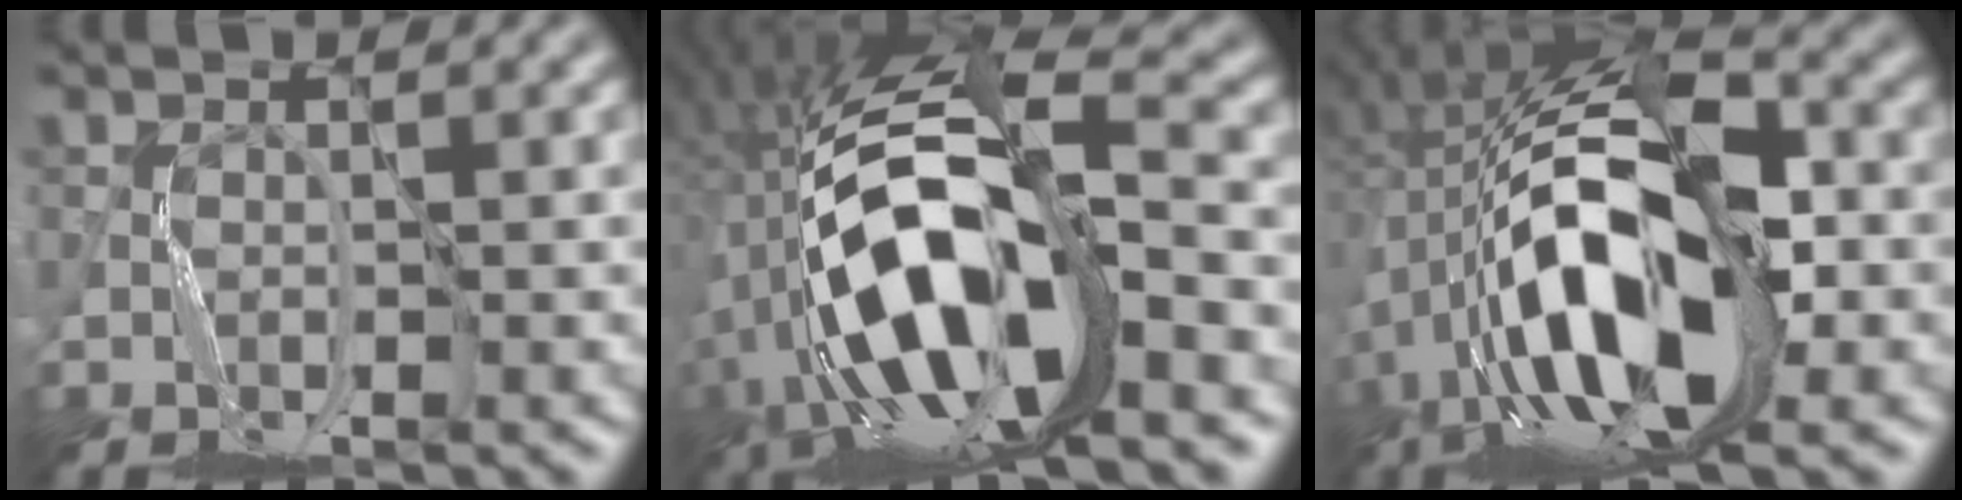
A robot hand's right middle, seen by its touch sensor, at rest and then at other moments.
{"total": 15.3, "force": [-3.1, 6.4, 13.5], "torque": [-0.268, 0.016, -0.059]}
{"total": 13.7, "force": [-2.8, 6.0, 12.0], "torque": [-0.201, 0.022, -0.068]}